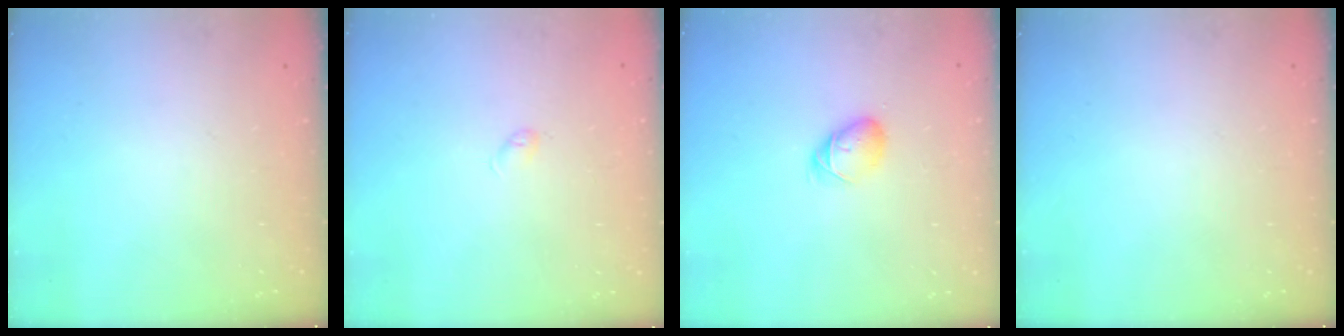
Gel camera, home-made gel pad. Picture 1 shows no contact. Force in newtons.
{"total": 3.3, "press": 3.2, "slide": 0.6}
{"total": 5.6, "press": 5.6, "slide": 0.9}
{"total": 0.0}